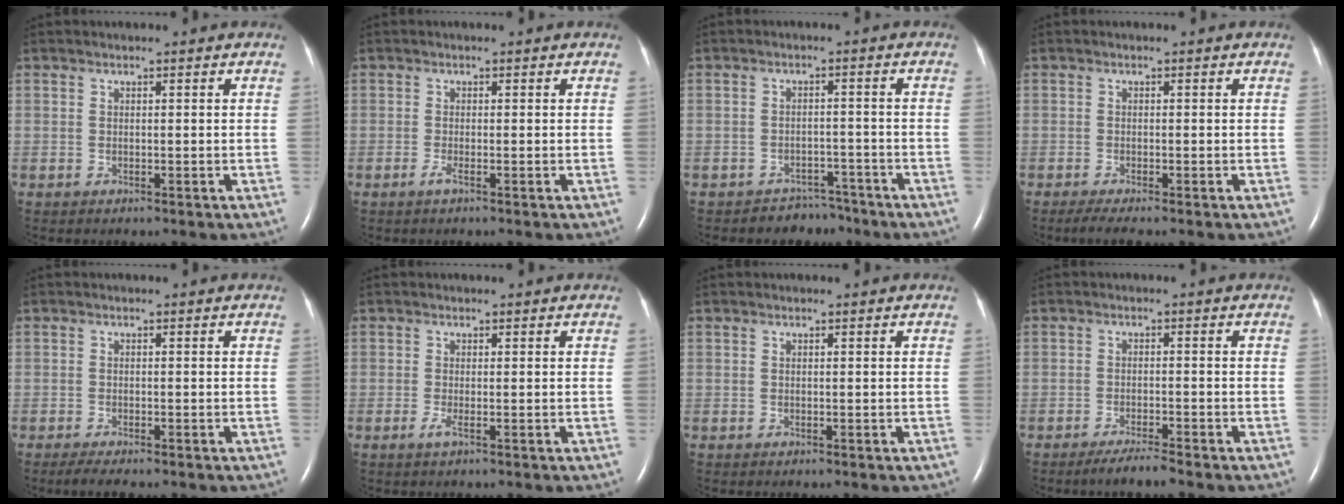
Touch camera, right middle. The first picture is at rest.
{"total": 0.9, "force": [-0.5, -0.1, 0.7], "torque": [-0.019, -0.002, -0.012]}
{"total": 3.9, "force": [-3.3, 1.9, -0.7], "torque": [0.013, 0.009, -0.049]}
{"total": 2.5, "force": [-1.9, -0.1, 1.5], "torque": [-0.034, -0.008, -0.033]}
{"total": 2.9, "force": [-2.3, 0.5, 1.8], "torque": [-0.033, -0.009, -0.033]}
{"total": 1.1, "force": [-0.4, -0.1, 1.0], "torque": [-0.022, -0.003, -0.009]}
{"total": 0.0}
{"total": 3.2, "force": [-2.7, -0.3, 1.6], "torque": [-0.038, -0.010, -0.053]}